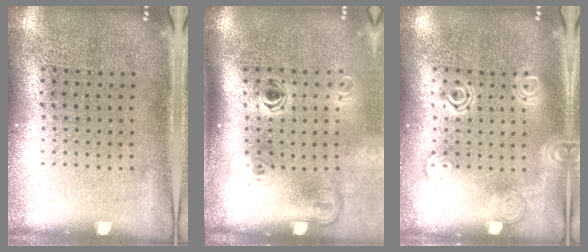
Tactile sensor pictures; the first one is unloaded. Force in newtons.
{"total": 2.1, "press": 1.4, "slide": 1.5}
{"total": 2.3, "press": 2.2, "slide": 0.3}